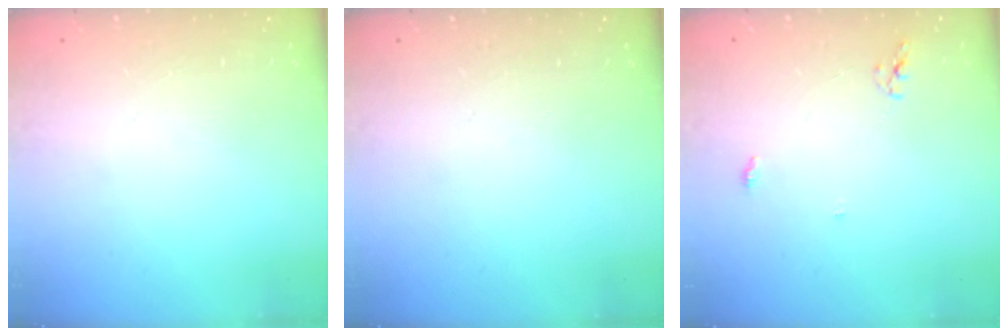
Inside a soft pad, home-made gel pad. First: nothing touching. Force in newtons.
{"total": 0.0}
{"total": 3.8, "press": 3.8, "slide": 0.1}